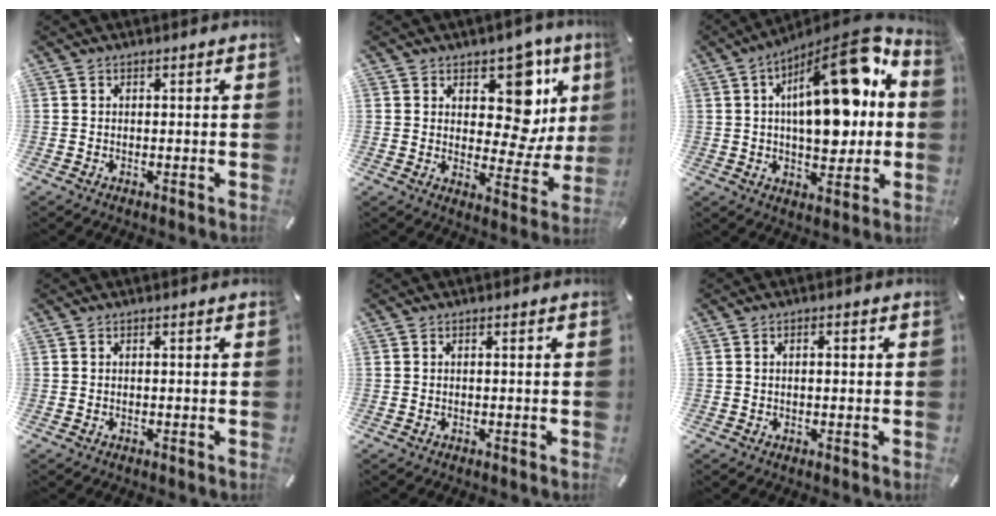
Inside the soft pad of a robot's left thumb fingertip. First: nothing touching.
{"total": 14.5, "force": [6.8, 8.6, 9.5], "torque": [-0.110, -0.059, 0.117]}
{"total": 21.6, "force": [6.4, 9.8, 18.2], "torque": [-0.267, -0.035, 0.099]}
{"total": 0.0}
{"total": 0.0}
{"total": 1.4, "force": [0.0, 0.7, 1.2], "torque": [-0.024, 0.005, -0.001]}